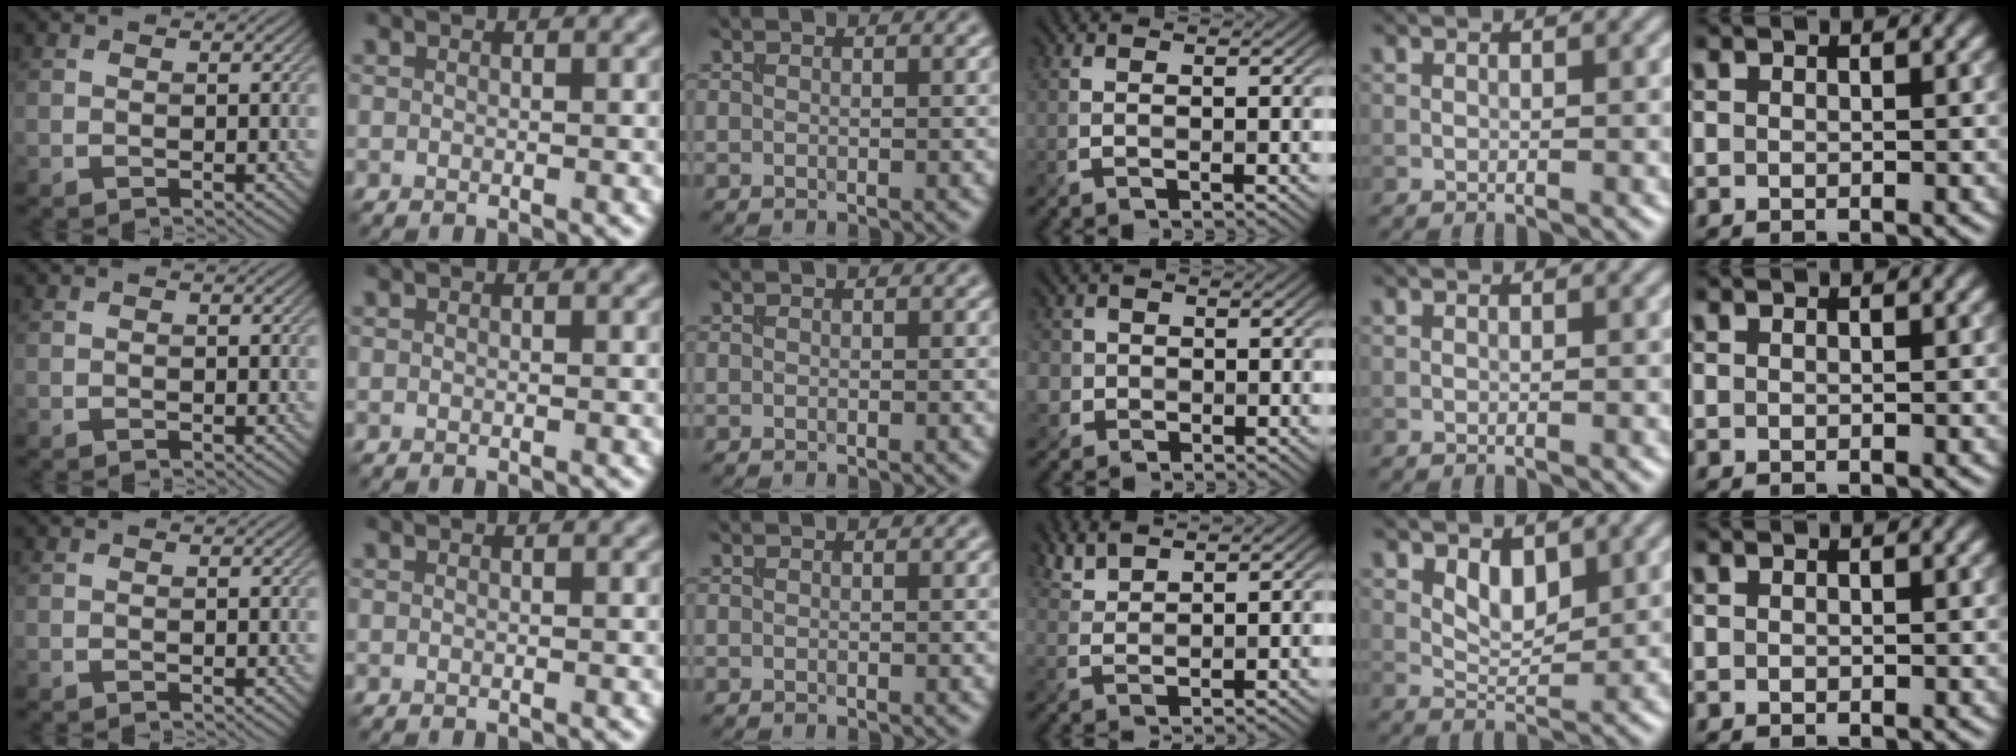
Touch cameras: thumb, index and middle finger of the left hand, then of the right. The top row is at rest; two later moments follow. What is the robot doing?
{"motion": "extract", "object": "file holder"}